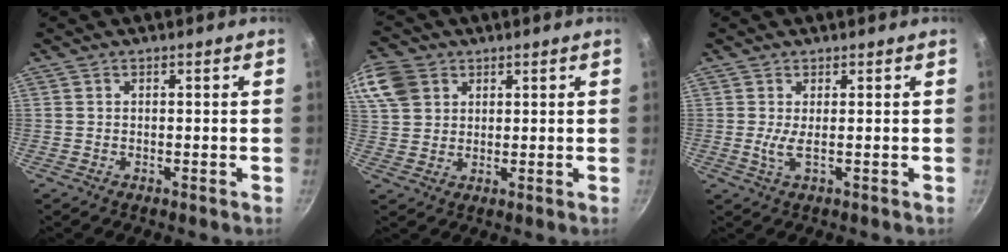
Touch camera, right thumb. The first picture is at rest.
{"total": 12.8, "force": [5.6, 10.0, 5.8], "torque": [-0.138, 0.016, 0.110]}
{"total": 2.3, "force": [0.2, 0.2, 2.3], "torque": [-0.054, -0.005, 0.007]}